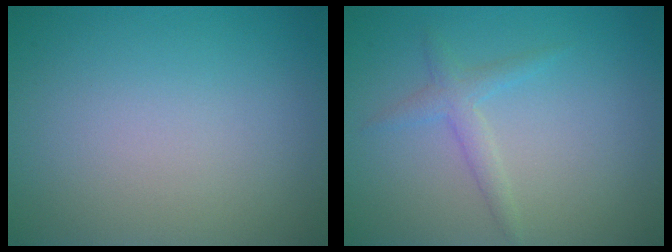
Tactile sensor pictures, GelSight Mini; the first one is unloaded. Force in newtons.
{"total": 1.7, "press": 1.7, "slide": 0.1}